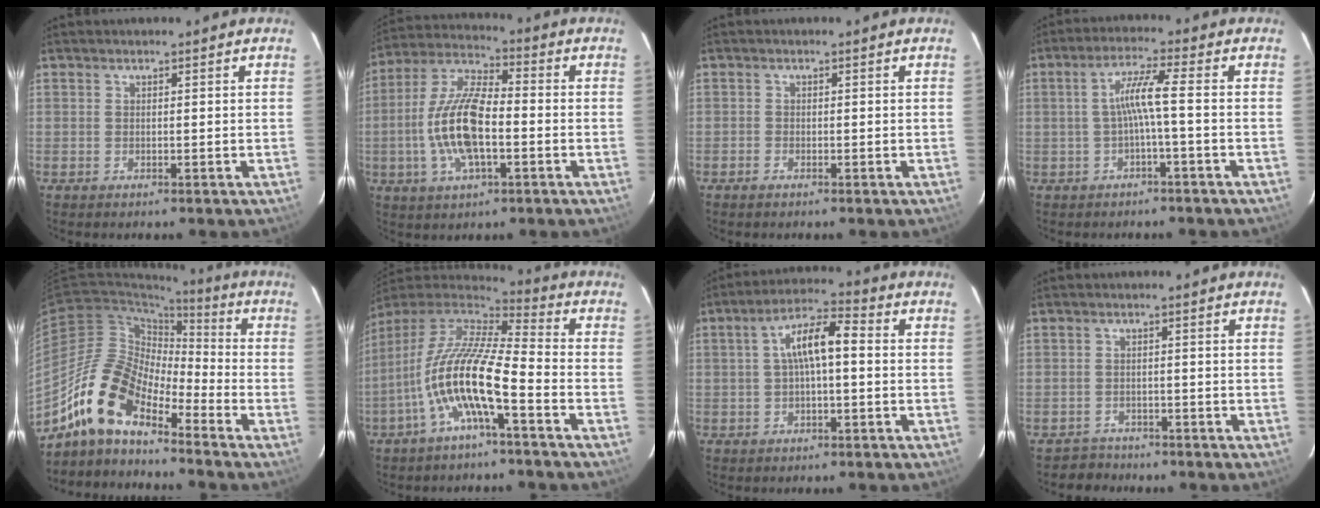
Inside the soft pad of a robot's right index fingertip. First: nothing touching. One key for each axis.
{"total": 14.2, "fx": -2.8, "fy": 5.2, "fz": 12.9, "tx": -0.268, "ty": 0.003, "tz": -0.057}
{"total": 0.9, "fx": -0.7, "fy": 0.4, "fz": 0.2, "tx": -0.006, "ty": 0.001, "tz": -0.016}
{"total": 4.9, "fx": -1.2, "fy": -0.7, "fz": 4.7, "tx": -0.100, "ty": 0.006, "tz": -0.017}
{"total": 13.4, "fx": -10.0, "fy": 4.8, "fz": 7.5, "tx": -0.132, "ty": 0.015, "tz": -0.207}
{"total": 15.1, "fx": -5.7, "fy": 3.0, "fz": 13.7, "tx": -0.254, "ty": -0.011, "tz": -0.115}
{"total": 7.8, "fx": 0.3, "fy": 2.3, "fz": 7.4, "tx": -0.136, "ty": 0.023, "tz": 0.006}
{"total": 3.0, "fx": -2.1, "fy": 1.9, "fz": -0.8, "tx": 0.009, "ty": 0.016, "tz": -0.037}